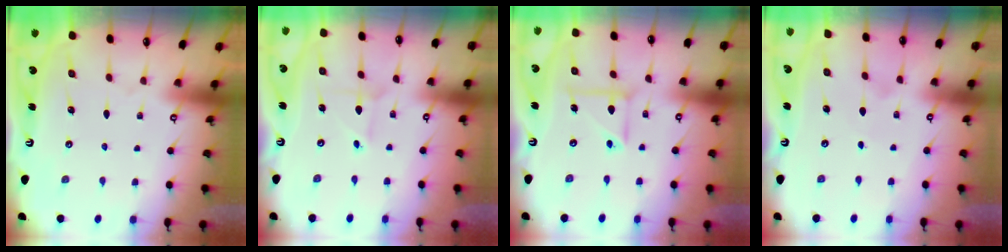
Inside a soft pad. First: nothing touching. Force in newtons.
{"total": 1.8, "press": 1.8, "slide": 0.2}
{"total": 6.5, "press": 6.4, "slide": 1.5}
{"total": 3.0, "press": 3.0, "slide": 0.2}